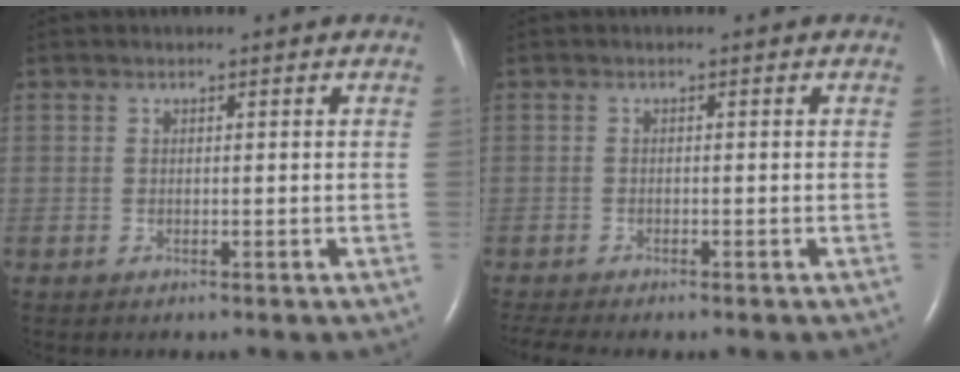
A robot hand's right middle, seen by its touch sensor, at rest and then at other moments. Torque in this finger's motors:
{"motor_torque": [0.36, -0.37, 0.03, 0.01]}